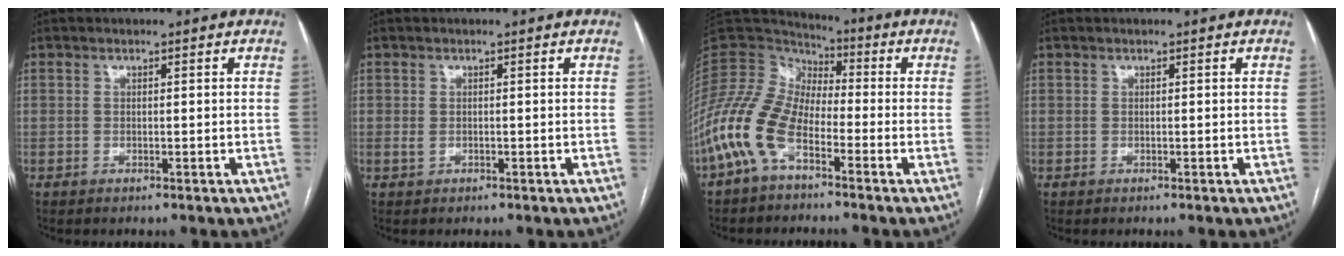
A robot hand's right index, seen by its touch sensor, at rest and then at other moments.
{"total": 0.6, "force": [-0.2, 0.4, 0.5], "torque": [-0.012, 0.000, -0.003]}
{"total": 10.7, "force": [-5.1, 5.4, 7.7], "torque": [-0.190, 0.019, -0.109]}
{"total": 0.0}